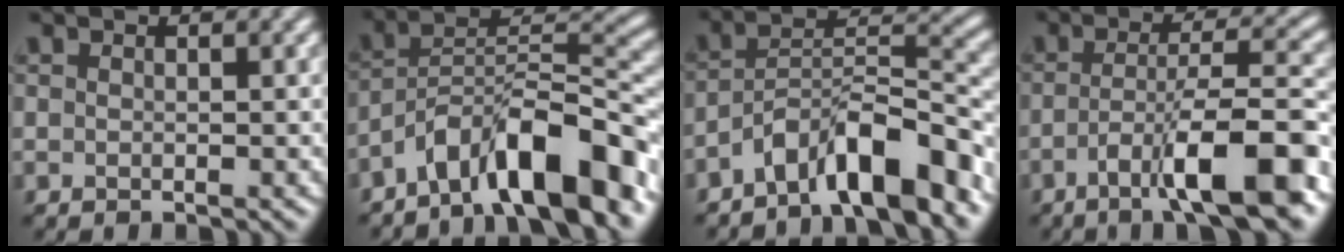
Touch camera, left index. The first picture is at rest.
{"total": 9.8, "force": [-6.6, 2.8, 6.7], "torque": [-0.096, 0.016, -0.119]}
{"total": 8.1, "force": [-5.8, 2.2, 5.3], "torque": [-0.079, 0.013, -0.102]}
{"total": 9.6, "force": [-4.7, 2.1, 8.1], "torque": [-0.125, 0.012, -0.081]}